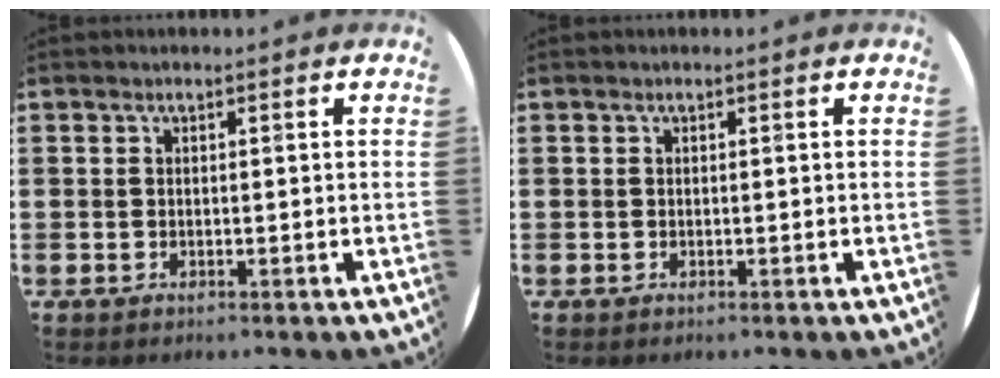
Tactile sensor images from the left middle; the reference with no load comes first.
{"total": 0.0}